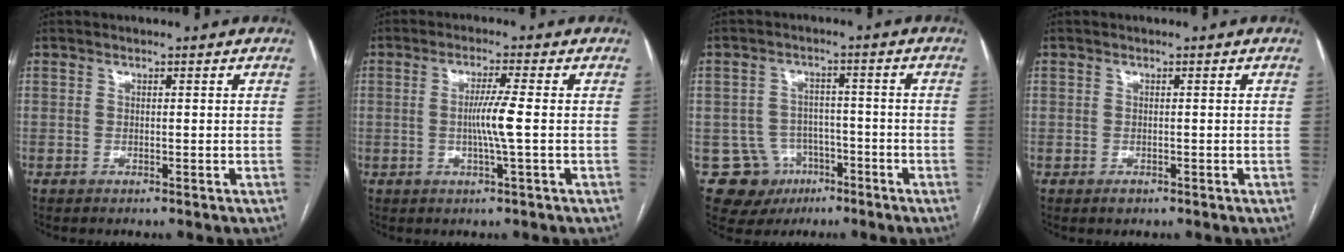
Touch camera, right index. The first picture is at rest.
{"total": 4.7, "force": [-0.3, -0.7, 4.6], "torque": [-0.088, -0.003, -0.008]}
{"total": 8.6, "force": [-3.6, 7.7, 0.6], "torque": [-0.011, 0.016, -0.041]}
{"total": 1.0, "force": [-0.6, 0.8, 0.3], "torque": [-0.001, 0.003, -0.006]}